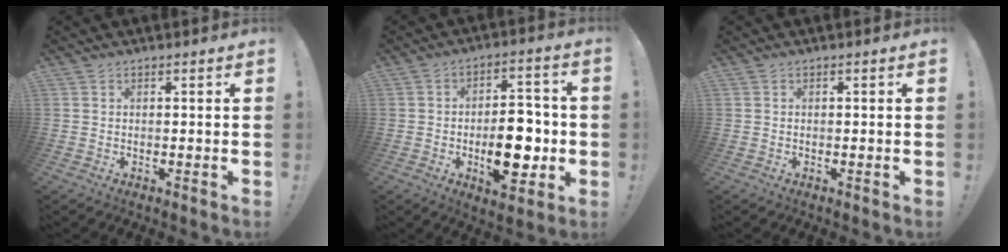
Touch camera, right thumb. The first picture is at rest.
{"total": 14.7, "force": [-3.2, 7.5, 12.3], "torque": [-0.183, 0.008, -0.053]}
{"total": 0.0}